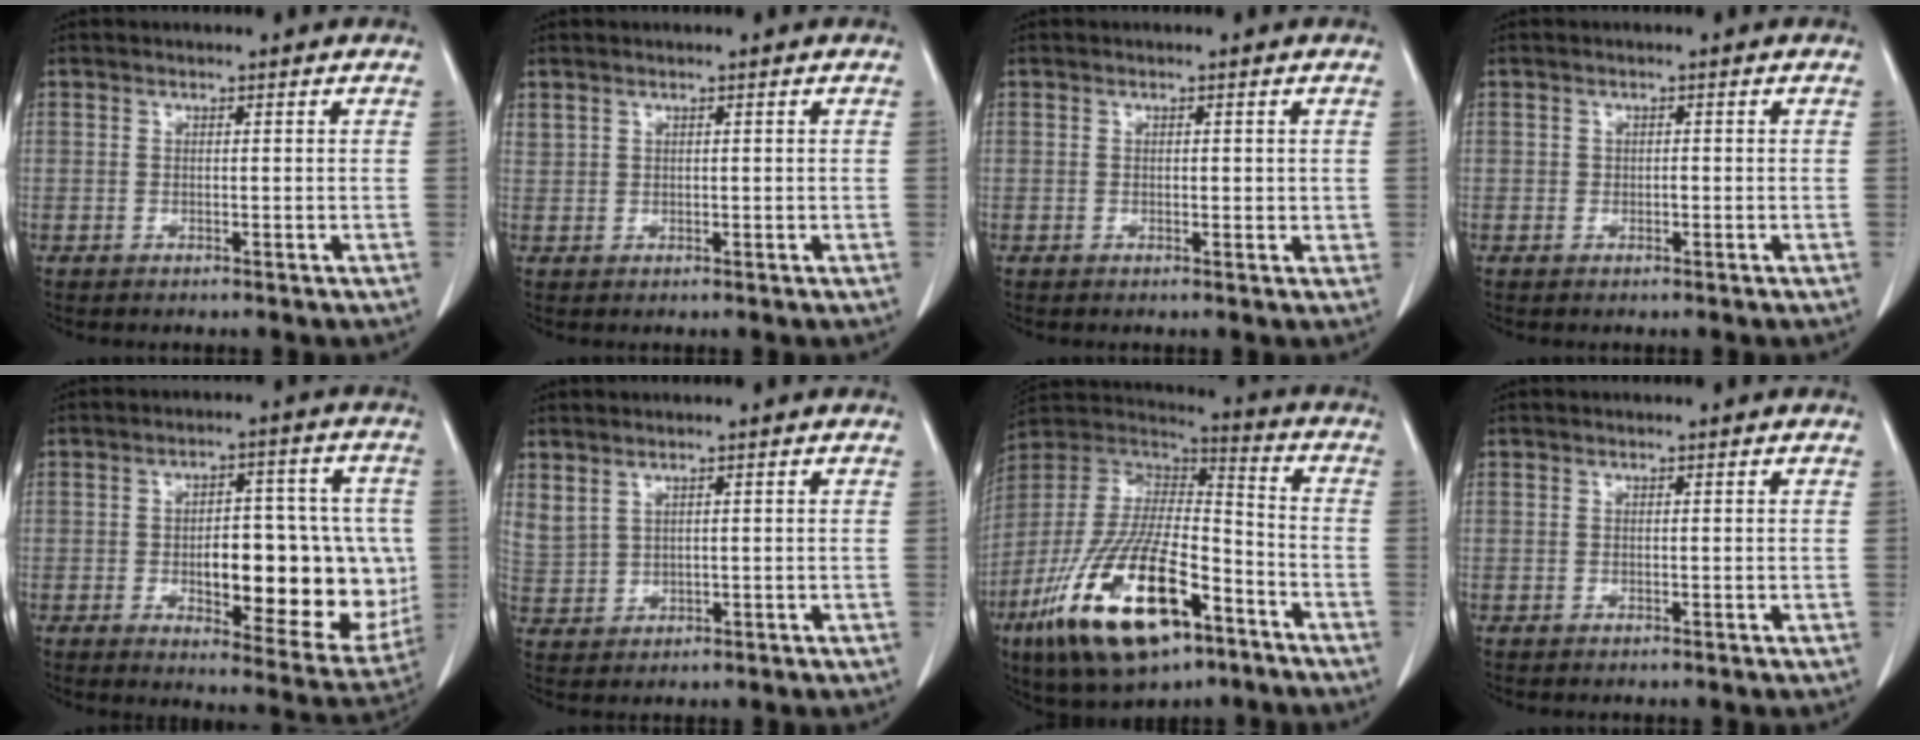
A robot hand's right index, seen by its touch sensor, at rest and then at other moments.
{"total": 1.2, "force": [1.0, 0.7, 0.4], "torque": [-0.008, 0.007, 0.023]}
{"total": 1.4, "force": [0.2, 0.8, 1.2], "torque": [-0.015, -0.002, 0.003]}
{"total": 0.8, "force": [-0.1, 0.7, 0.5], "torque": [-0.005, 0.002, -0.003]}
{"total": 17.7, "force": [-1.8, 7.0, 16.1], "torque": [-0.187, 0.015, -0.005]}
{"total": 4.7, "force": [2.9, 2.9, 2.4], "torque": [-0.063, 0.003, 0.074]}
{"total": 23.1, "force": [-11.8, 7.8, 18.2], "torque": [-0.374, -0.028, -0.208]}
{"total": 0.0}